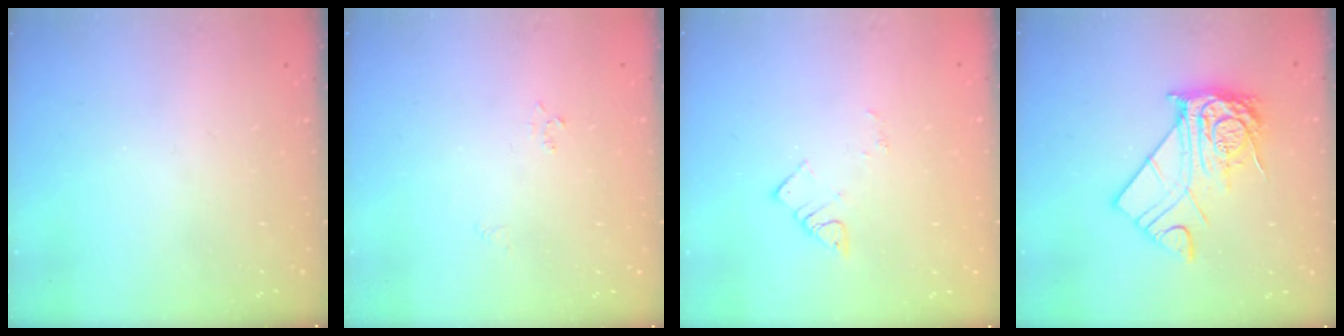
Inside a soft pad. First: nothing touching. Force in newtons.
{"total": 2.3, "press": 2.3, "slide": 0.2}
{"total": 3.9, "press": 3.9, "slide": 0.3}
{"total": 13.8, "press": 13.7, "slide": 1.1}